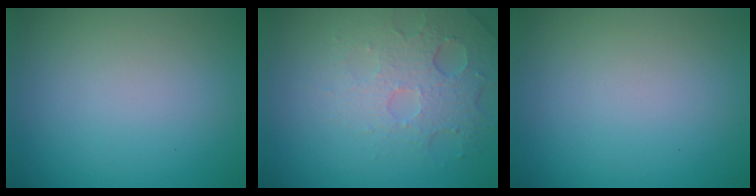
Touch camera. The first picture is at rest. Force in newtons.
{"total": 5.0, "press": 3.3, "slide": 3.7}
{"total": 0.0}